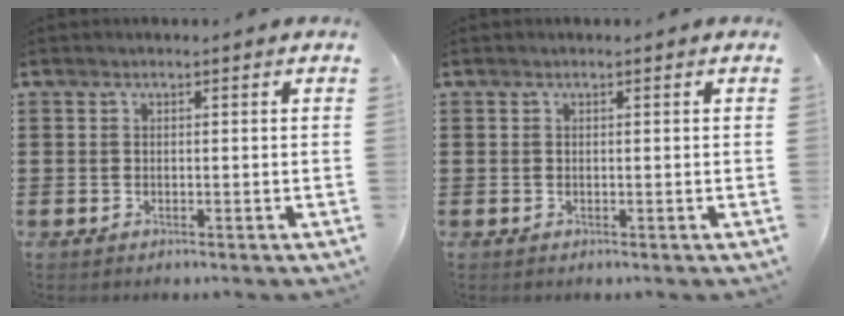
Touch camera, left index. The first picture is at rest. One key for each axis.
{"total": 0.0}